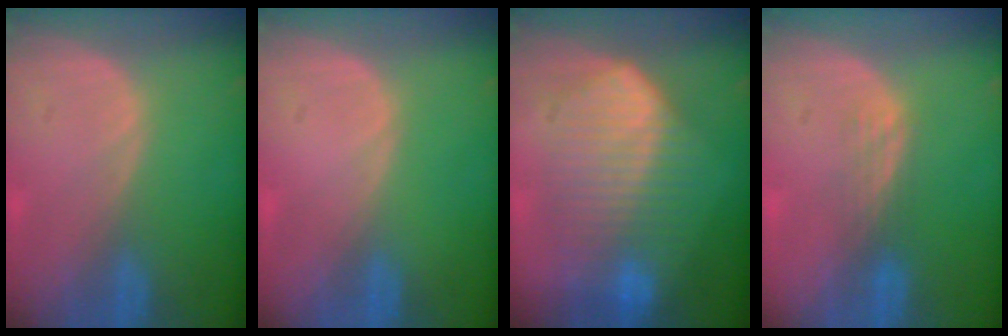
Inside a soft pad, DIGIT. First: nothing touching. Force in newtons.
{"total": 0.0}
{"total": 10.4, "press": 10.4, "slide": 0.5}
{"total": 2.2, "press": 2.2, "slide": 0.2}